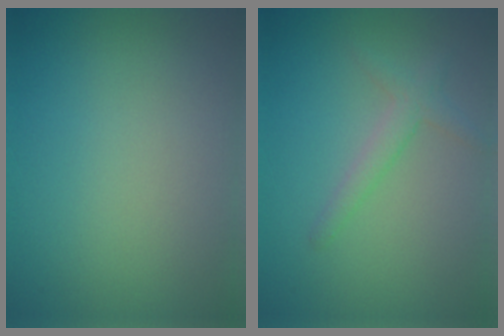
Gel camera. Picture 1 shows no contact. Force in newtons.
{"total": 1.9, "press": 1.9, "slide": 0.1}